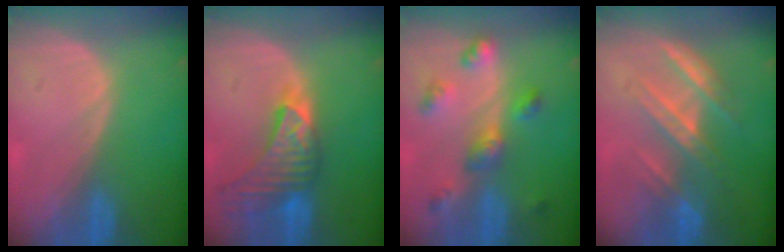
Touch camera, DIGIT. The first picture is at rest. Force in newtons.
{"total": 9.1, "press": 8.2, "slide": 3.8}
{"total": 6.5, "press": 5.8, "slide": 2.9}
{"total": 7.2, "press": 6.7, "slide": 2.6}